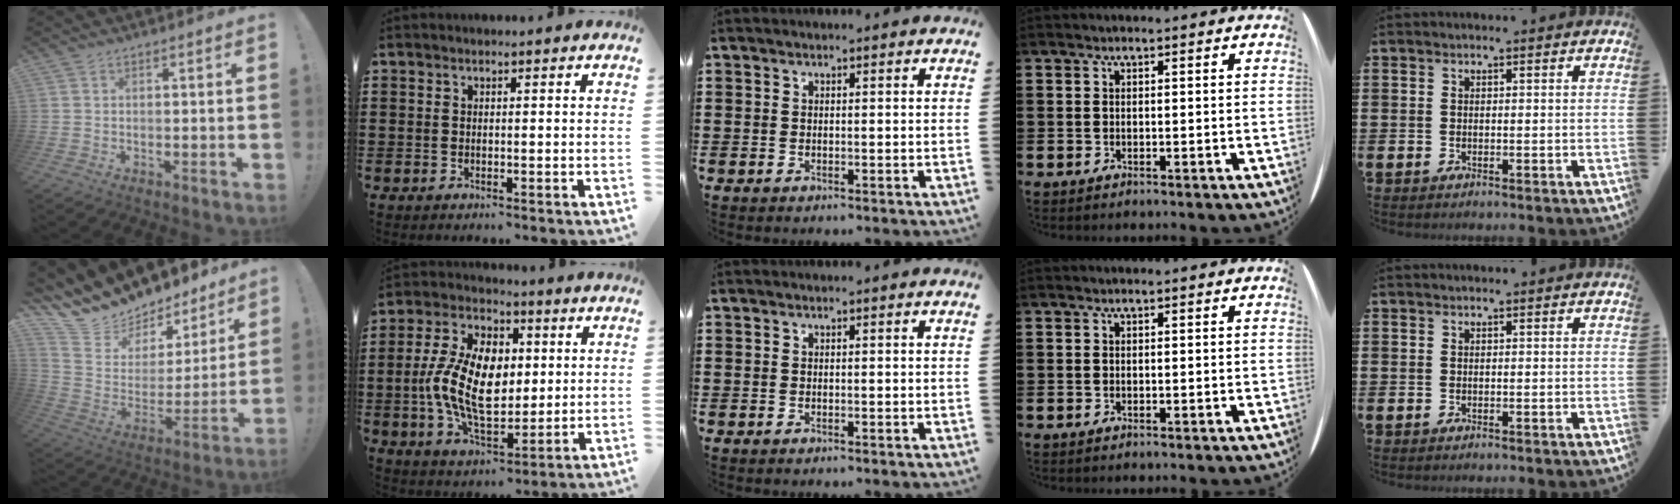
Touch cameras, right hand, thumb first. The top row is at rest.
{"thumb": {"total": 14.2, "force": [12.6, 5.8, 3.3], "torque": [-0.082, -0.103, 0.237]}, "index": {"total": 13.4, "force": [0.2, 8.0, 10.8], "torque": [-0.231, 0.004, 0.002]}}